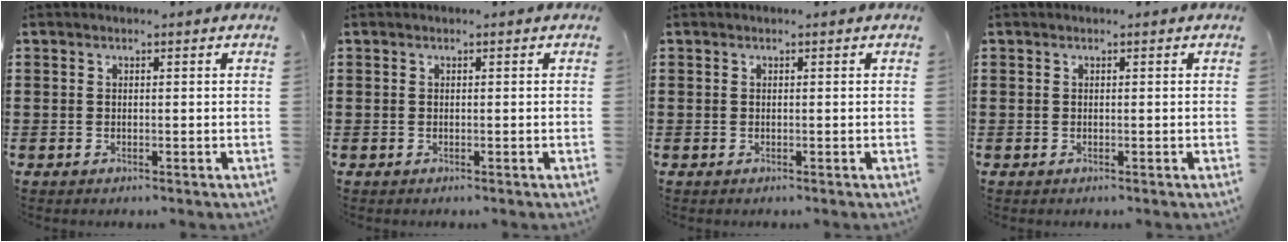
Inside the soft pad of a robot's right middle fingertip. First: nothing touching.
{"total": 0.0}
{"total": 0.0}
{"total": 0.0}